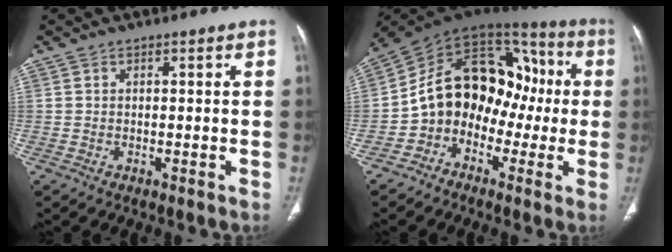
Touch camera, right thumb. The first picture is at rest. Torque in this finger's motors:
{"motor_torque": [2.44, 2.57, 1.81, -0.91, 0.19]}